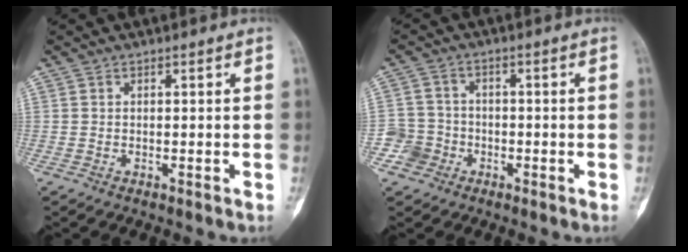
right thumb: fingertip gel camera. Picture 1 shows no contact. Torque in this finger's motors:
{"motor_torque": [-0.10, -0.13, -0.01, 0.10, 0.07]}